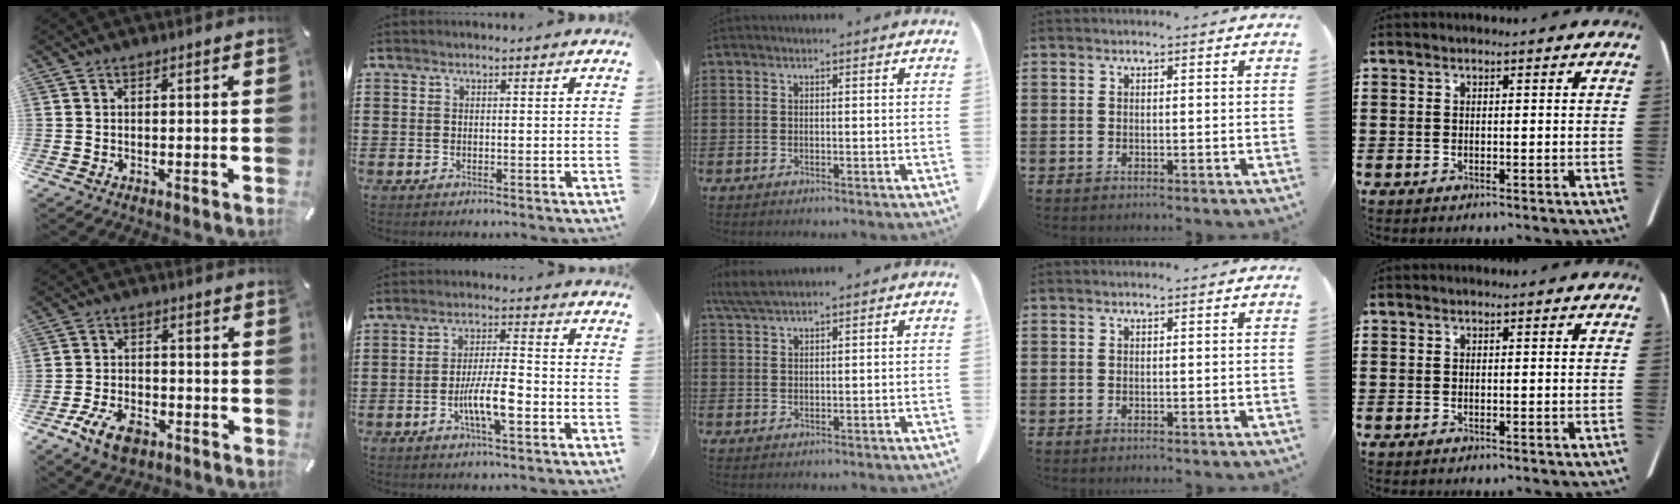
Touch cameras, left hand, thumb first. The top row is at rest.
{"thumb": {"total": 8.3, "force": [-4.3, 4.8, 5.1], "torque": [-0.107, 0.017, -0.079]}, "index": {"total": 7.2, "force": [-2.5, 1.8, 6.5], "torque": [-0.127, -0.002, -0.047]}, "middle": {"total": 3.0, "force": [2.4, 0.3, 1.8], "torque": [-0.041, 0.000, 0.046]}}